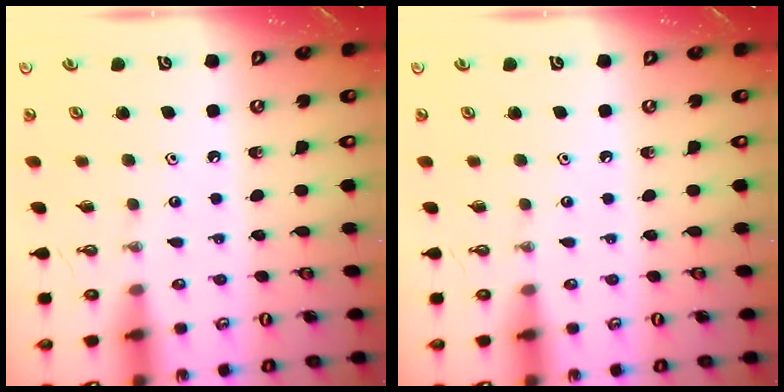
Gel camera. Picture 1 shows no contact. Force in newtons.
{"total": 0.0}